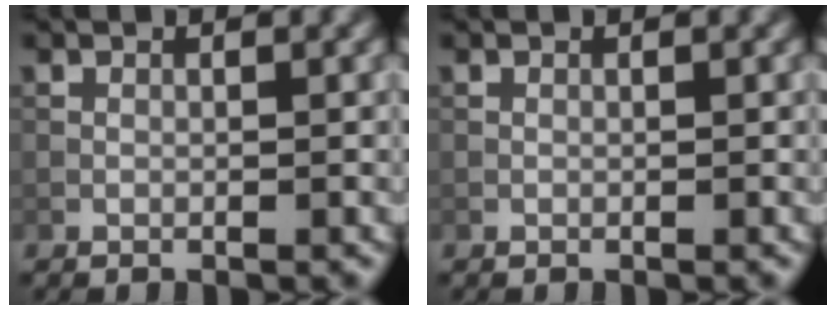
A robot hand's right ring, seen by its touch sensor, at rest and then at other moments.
{"total": 0.0}